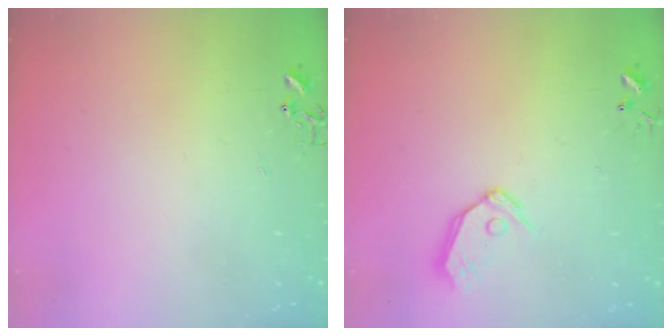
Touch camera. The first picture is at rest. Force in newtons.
{"total": 9.3, "press": 9.2, "slide": 1.2}